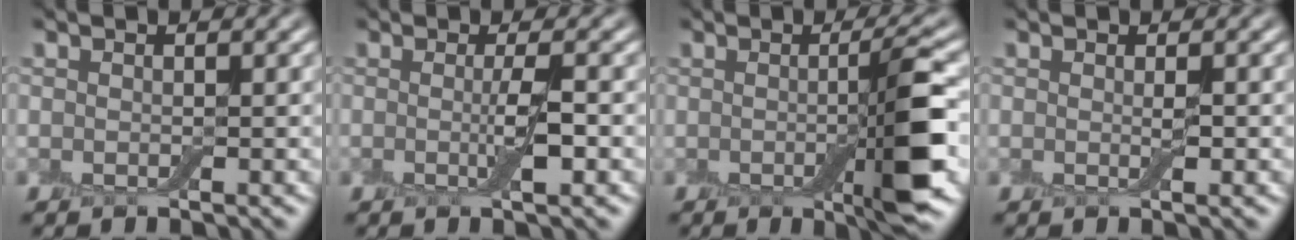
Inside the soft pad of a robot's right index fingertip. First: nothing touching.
{"total": 2.2, "force": [-0.2, 0.0, 2.2], "torque": [-0.045, -0.007, -0.007]}
{"total": 5.7, "force": [-1.1, 0.8, 5.6], "torque": [-0.083, -0.002, -0.019]}
{"total": 0.6, "force": [0.1, -0.1, 0.6], "torque": [-0.010, -0.002, -0.001]}